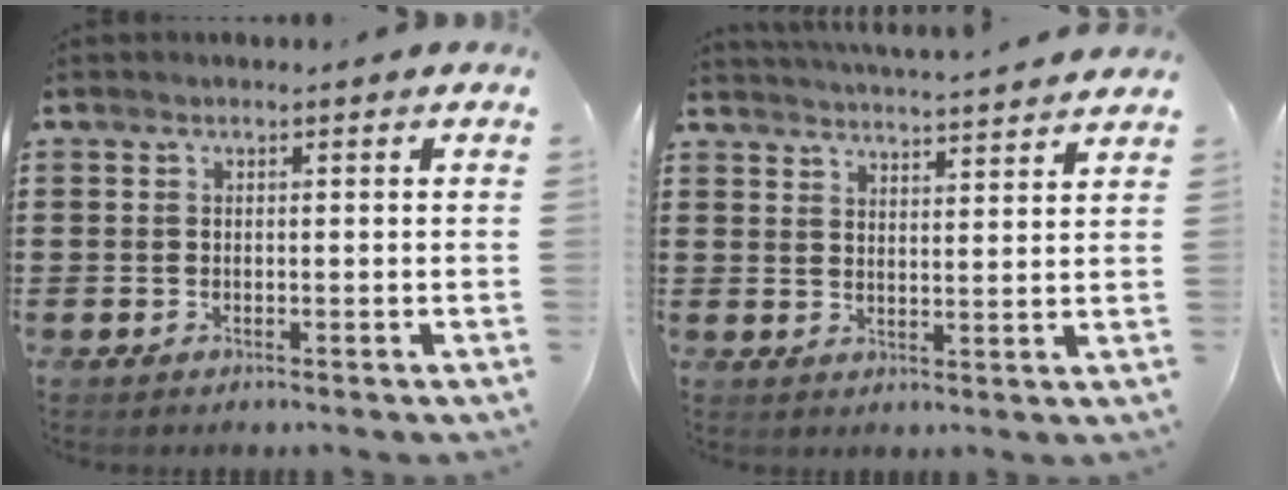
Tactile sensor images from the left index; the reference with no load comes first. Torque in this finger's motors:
{"motor_torque": [0.21, -0.17, 0.19, 0.11]}